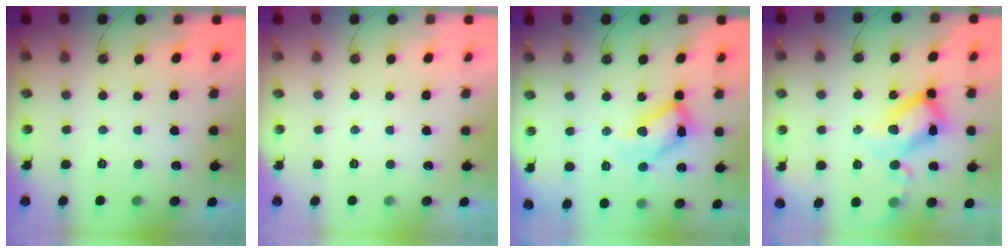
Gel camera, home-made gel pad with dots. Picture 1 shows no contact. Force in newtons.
{"total": 0.0}
{"total": 16.9, "press": 16.9, "slide": 0.6}
{"total": 19.3, "press": 19.2, "slide": 1.8}